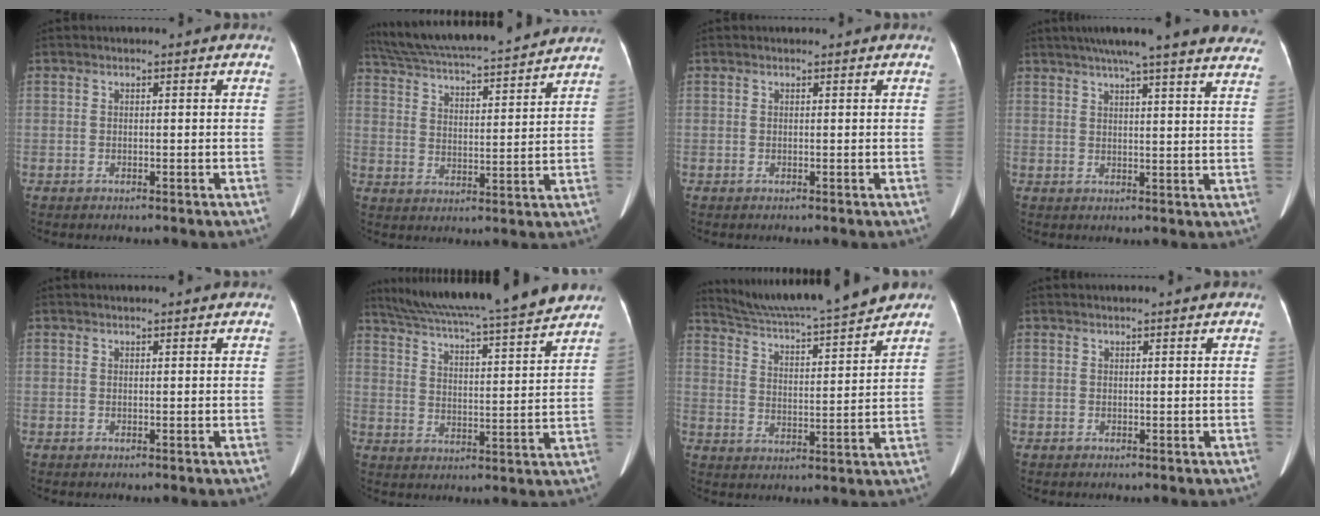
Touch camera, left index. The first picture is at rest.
{"total": 20.7, "force": [18.7, 1.4, 8.7], "torque": [-0.155, 0.020, 0.280]}
{"total": 0.0}
{"total": 24.6, "force": [21.2, 1.7, 12.4], "torque": [-0.185, 0.000, 0.254]}
{"total": 2.8, "force": [2.5, 0.3, 1.1], "torque": [-0.014, 0.025, 0.032]}
{"total": 21.6, "force": [19.2, 0.8, 9.9], "torque": [-0.169, 0.000, 0.278]}
{"total": 16.2, "force": [15.0, 0.4, 6.1], "torque": [-0.107, 0.006, 0.229]}
{"total": 2.0, "force": [1.8, 0.2, 0.8], "torque": [-0.007, 0.022, 0.025]}